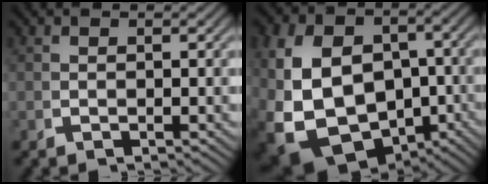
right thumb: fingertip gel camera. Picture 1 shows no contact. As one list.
[{"total": 16.7, "force": [-3.5, 12.5, 10.6], "torque": [-0.231, -0.078, -0.023]}]